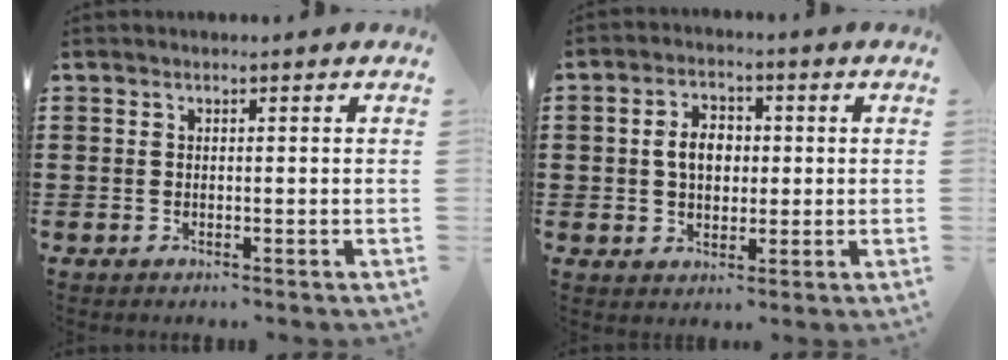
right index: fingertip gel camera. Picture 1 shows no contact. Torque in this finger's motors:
{"motor_torque": [0.65, -0.47, 0.26, 0.10]}